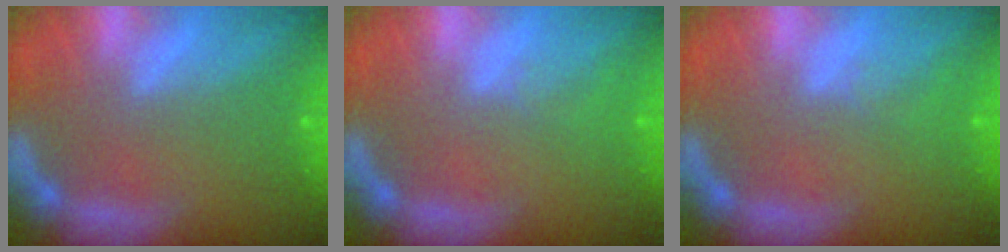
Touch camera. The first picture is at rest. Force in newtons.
{"total": 1.0}
{"total": 1.0}